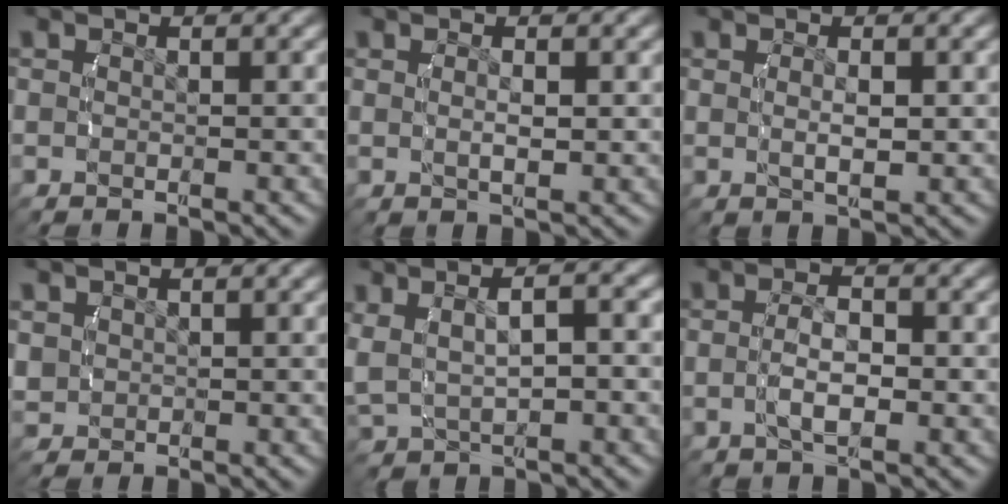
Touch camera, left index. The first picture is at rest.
{"total": 1.3, "force": [0.4, 0.1, 1.2], "torque": [-0.017, -0.003, 0.010]}
{"total": 1.9, "force": [0.5, 0.4, 1.7], "torque": [-0.025, -0.004, 0.012]}
{"total": 1.9, "force": [0.3, 1.8, 0.4], "torque": [-0.019, -0.009, 0.014]}
{"total": 5.9, "force": [1.1, 4.2, 4.0], "torque": [-0.070, 0.013, 0.022]}
{"total": 2.6, "force": [-0.6, 0.9, 2.4], "torque": [-0.044, 0.003, -0.011]}